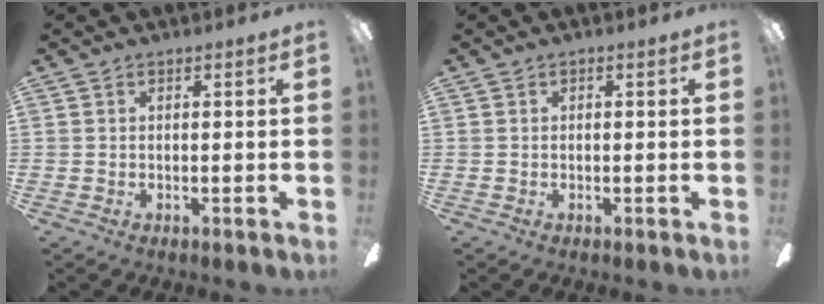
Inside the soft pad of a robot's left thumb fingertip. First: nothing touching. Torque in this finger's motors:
{"motor_torque": [-0.06, 0.06, -0.05, 0.19, 0.00]}